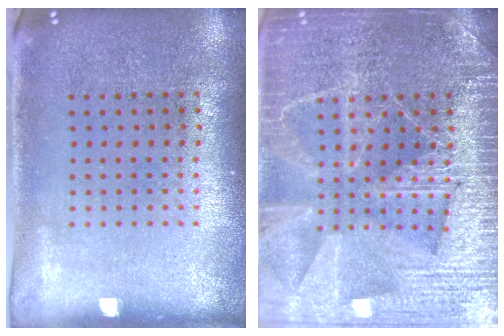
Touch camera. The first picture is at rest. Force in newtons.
{"total": 6.6, "press": 6.5, "slide": 0.9}